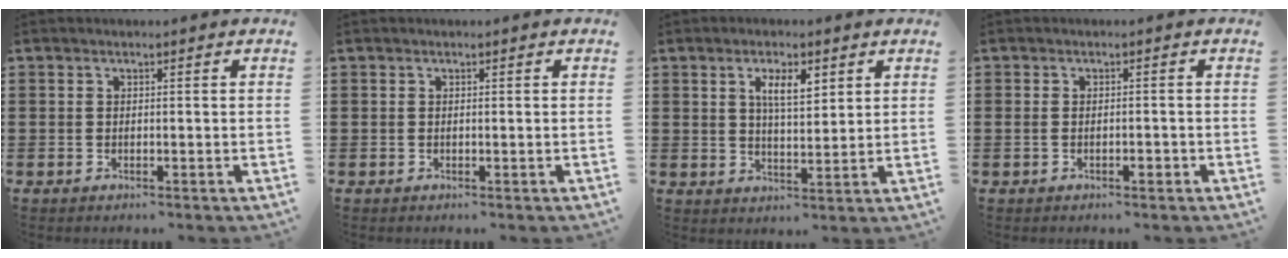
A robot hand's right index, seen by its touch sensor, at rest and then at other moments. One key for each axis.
{"total": 0.0}
{"total": 4.7, "fx": 2.2, "fy": 1.5, "fz": 3.8, "tx": -0.073, "ty": 0.004, "tz": 0.035}
{"total": 1.6, "fx": -0.8, "fy": 0.4, "fz": 1.3, "tx": -0.024, "ty": 0.002, "tz": -0.016}